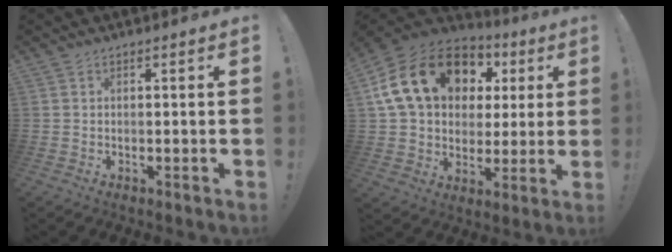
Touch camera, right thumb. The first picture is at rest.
{"total": 22.5, "force": [8.6, 15.9, 13.4], "torque": [-0.229, -0.017, 0.183]}